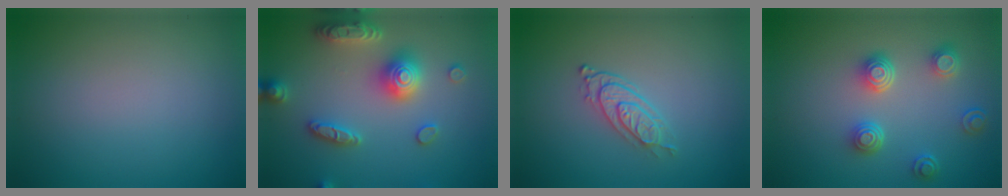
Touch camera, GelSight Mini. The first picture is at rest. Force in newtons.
{"total": 5.4, "press": 5.3, "slide": 0.9}
{"total": 2.5, "press": 2.0, "slide": 1.5}
{"total": 4.0, "press": 3.2, "slide": 2.5}